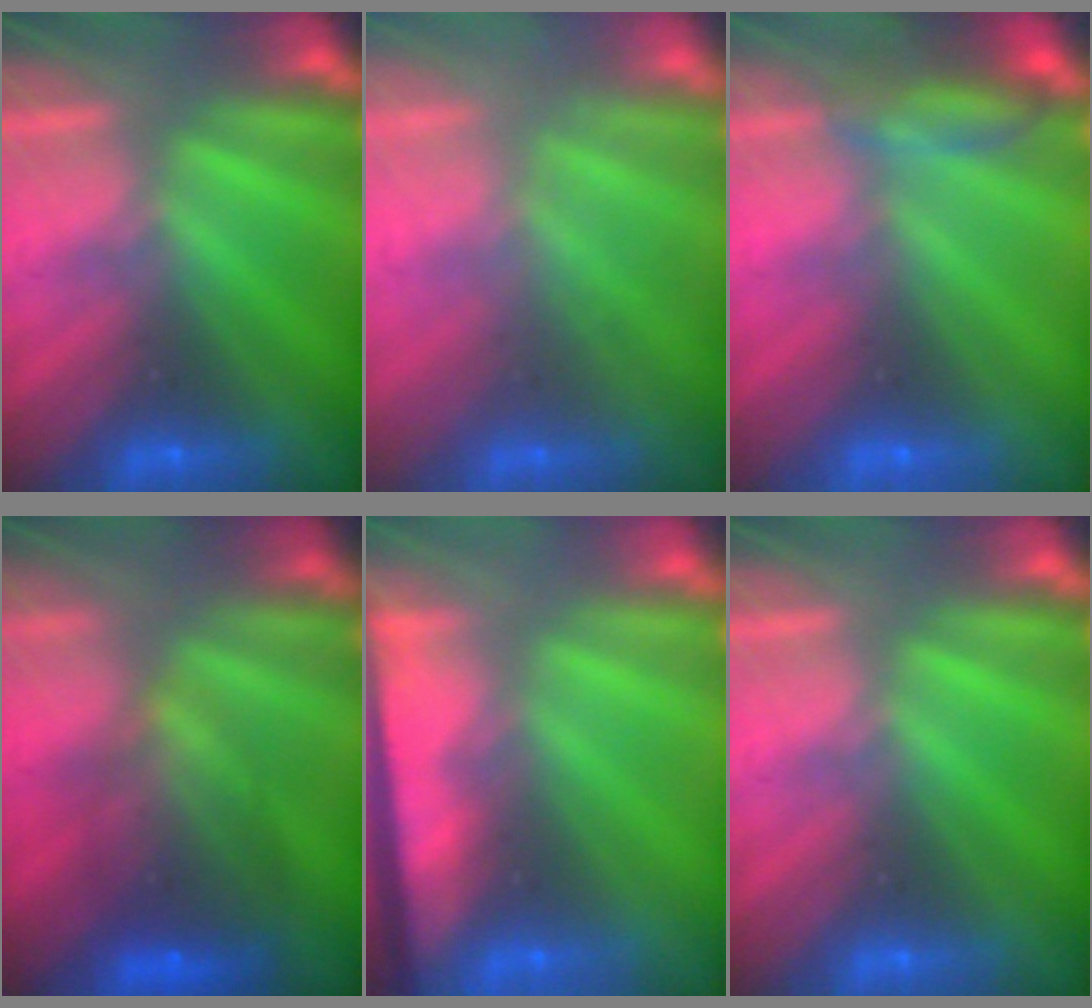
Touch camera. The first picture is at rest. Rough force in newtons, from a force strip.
{"total": 2.2}
{"total": 2.5}
{"total": 7.3}
{"total": 11.6}
{"total": 0.0}